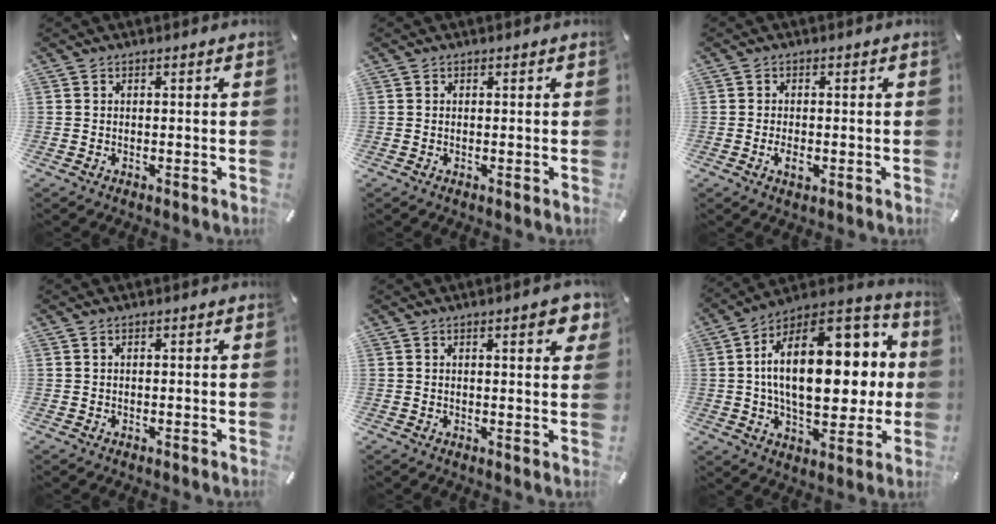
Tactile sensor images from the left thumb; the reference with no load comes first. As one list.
[{"total": 0.0}, {"total": 2.7, "force": [-0.7, 1.7, 2.0], "torque": [-0.042, -0.001, -0.013]}, {"total": 0.5, "force": [0.3, 0.2, 0.4], "torque": [-0.007, 0.001, 0.004]}, {"total": 5.3, "force": [2.8, 1.6, 4.2], "torque": [-0.062, -0.008, 0.043]}, {"total": 26.9, "force": [4.3, 14.7, 22.0], "torque": [-0.372, -0.022, 0.068]}]